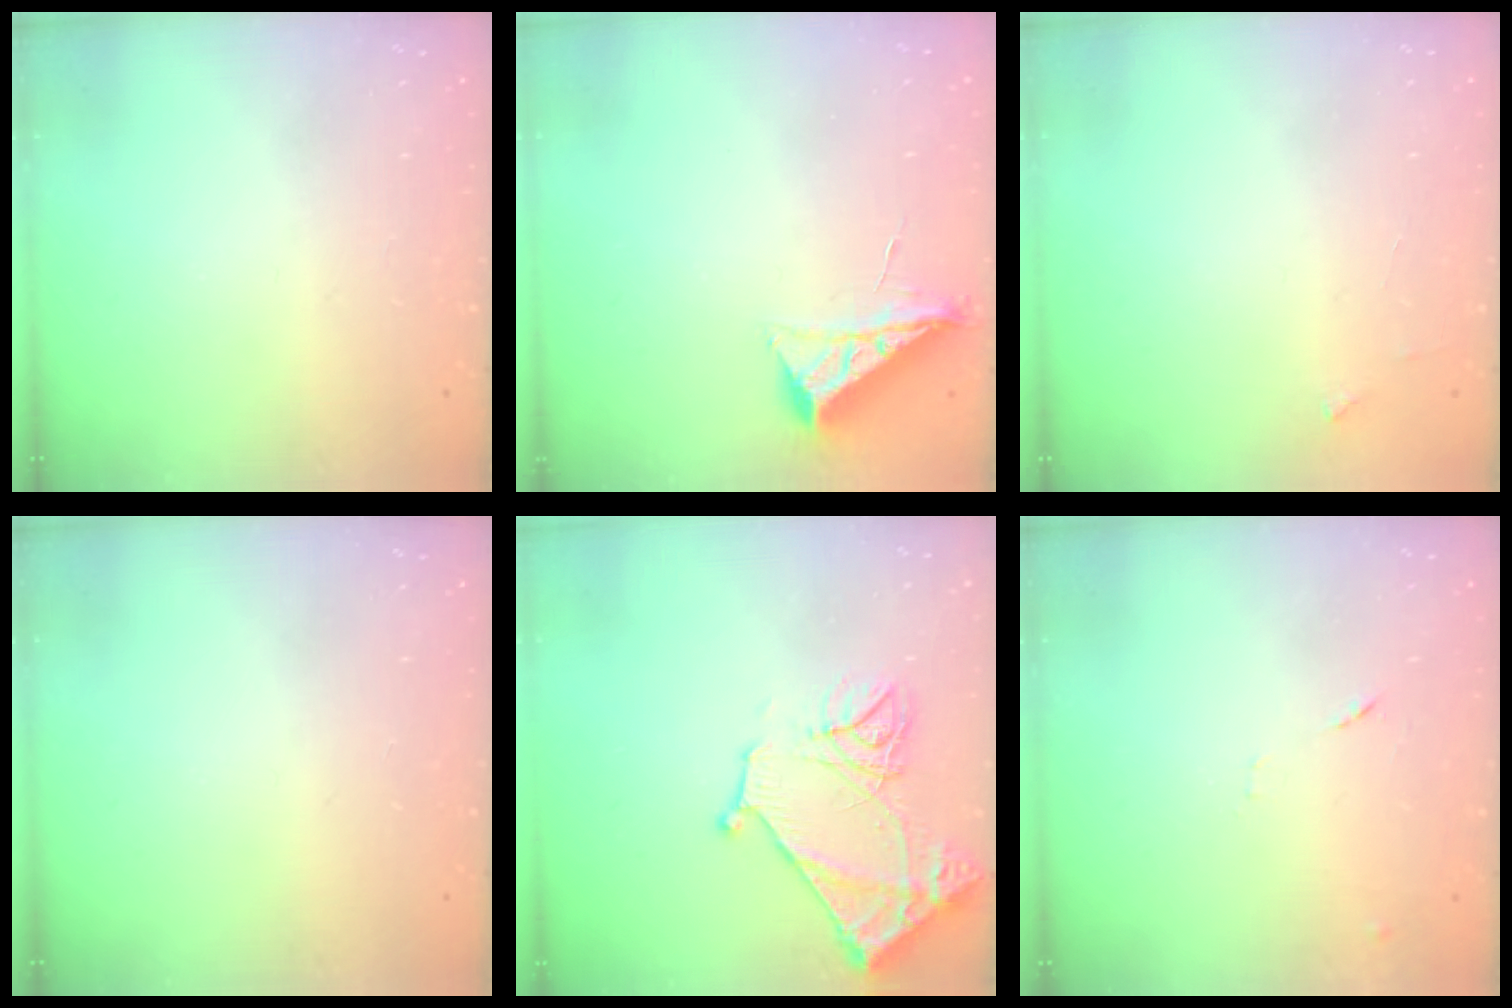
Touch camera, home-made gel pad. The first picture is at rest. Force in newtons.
{"total": 6.3, "press": 6.2, "slide": 0.8}
{"total": 2.6, "press": 2.6, "slide": 0.2}
{"total": 0.0}
{"total": 13.5, "press": 13.4, "slide": 1.3}
{"total": 7.3, "press": 7.2, "slide": 0.7}